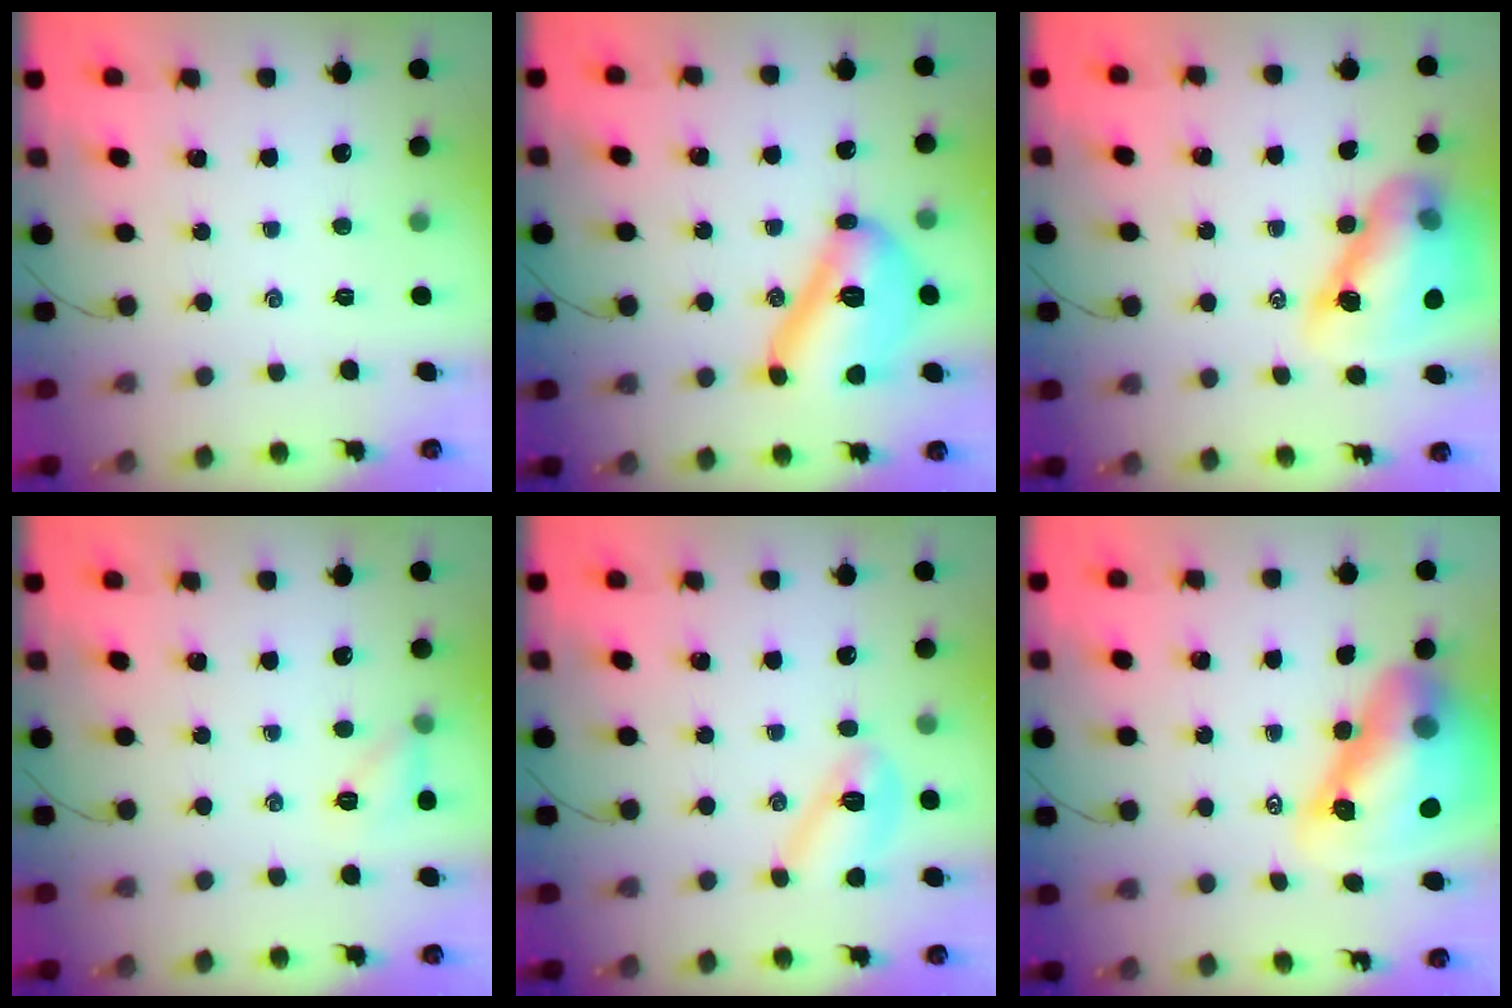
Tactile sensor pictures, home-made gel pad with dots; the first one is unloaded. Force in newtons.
{"total": 17.7, "press": 17.7, "slide": 1.1}
{"total": 14.8, "press": 14.2, "slide": 4.1}
{"total": 7.4, "press": 7.2, "slide": 1.3}
{"total": 8.6, "press": 8.6, "slide": 0.5}
{"total": 17.7, "press": 16.9, "slide": 5.0}